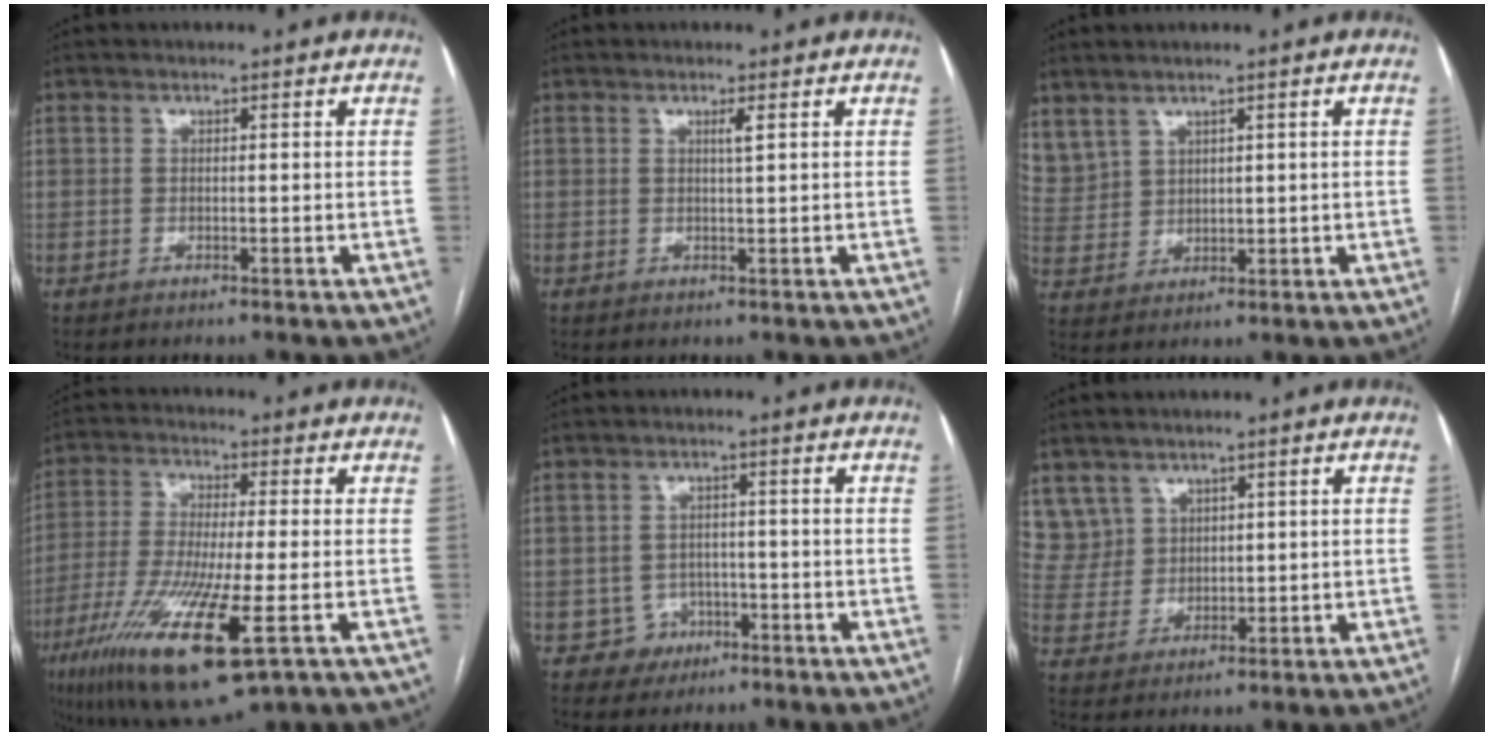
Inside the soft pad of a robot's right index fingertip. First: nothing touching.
{"total": 1.3, "force": [0.6, -0.2, 1.1], "torque": [-0.021, -0.003, 0.010]}
{"total": 9.1, "force": [5.6, 6.3, 3.2], "torque": [-0.098, 0.019, 0.137]}
{"total": 17.2, "force": [-7.4, 2.4, 15.4], "torque": [-0.314, -0.044, -0.126]}
{"total": 3.9, "force": [-1.7, 3.5, -0.1], "torque": [0.014, 0.017, -0.021]}
{"total": 7.1, "force": [4.4, 5.5, 0.2], "torque": [-0.006, 0.014, 0.104]}